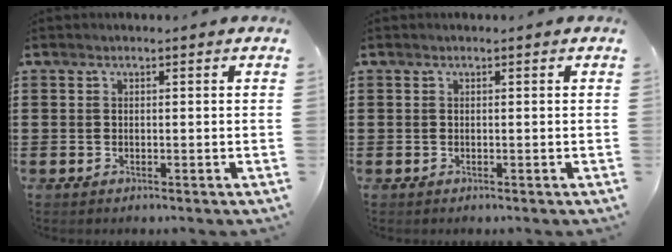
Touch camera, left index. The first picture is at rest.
{"total": 0.0}